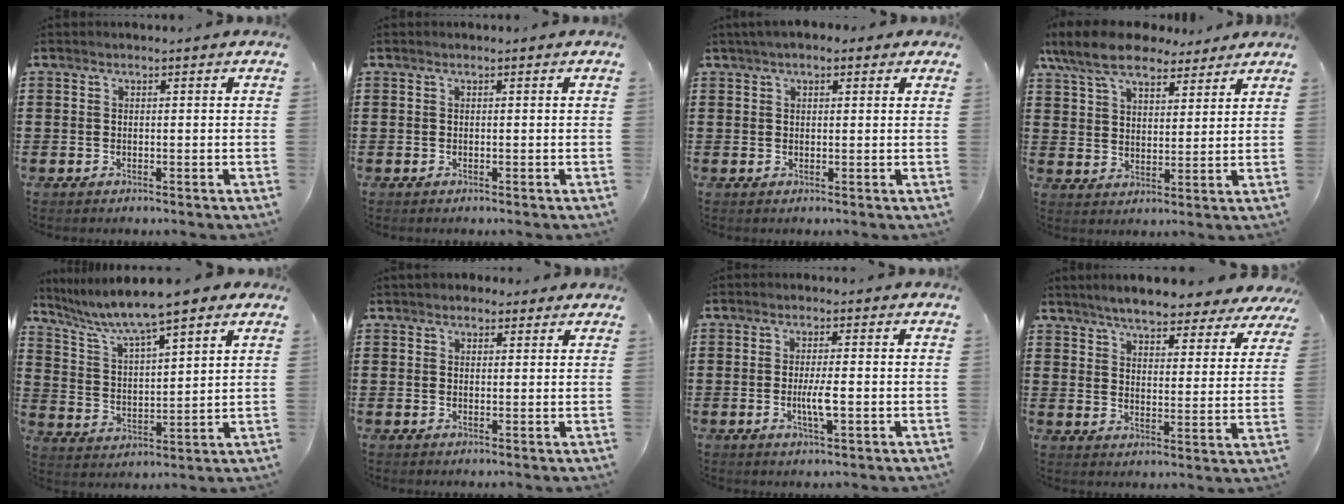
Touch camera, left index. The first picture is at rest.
{"total": 0.0}
{"total": 2.3, "force": [1.5, 1.2, 1.2], "torque": [-0.028, 0.010, 0.027]}
{"total": 9.9, "force": [8.1, 3.4, 4.6], "torque": [-0.116, -0.013, 0.153]}
{"total": 7.1, "force": [5.9, 0.7, 3.8], "torque": [-0.099, -0.030, 0.097]}
{"total": 2.2, "force": [1.8, 1.3, 0.3], "torque": [-0.004, 0.006, 0.032]}
{"total": 4.1, "force": [-0.6, 0.5, 4.0], "torque": [-0.077, -0.004, -0.015]}
{"total": 5.4, "force": [5.3, 0.3, 1.3], "torque": [-0.051, -0.029, 0.091]}